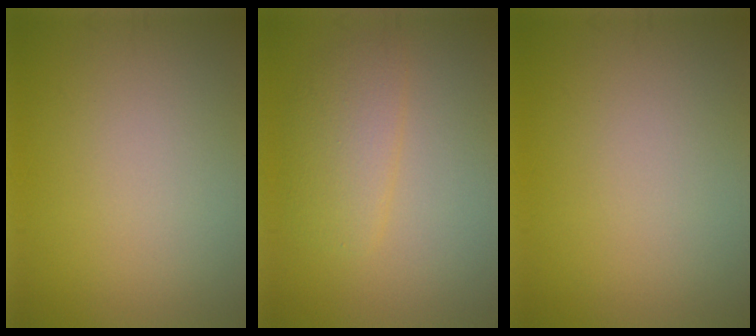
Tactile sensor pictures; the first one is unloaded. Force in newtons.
{"total": 3.1, "press": 3.1, "slide": 0.1}
{"total": 0.0}